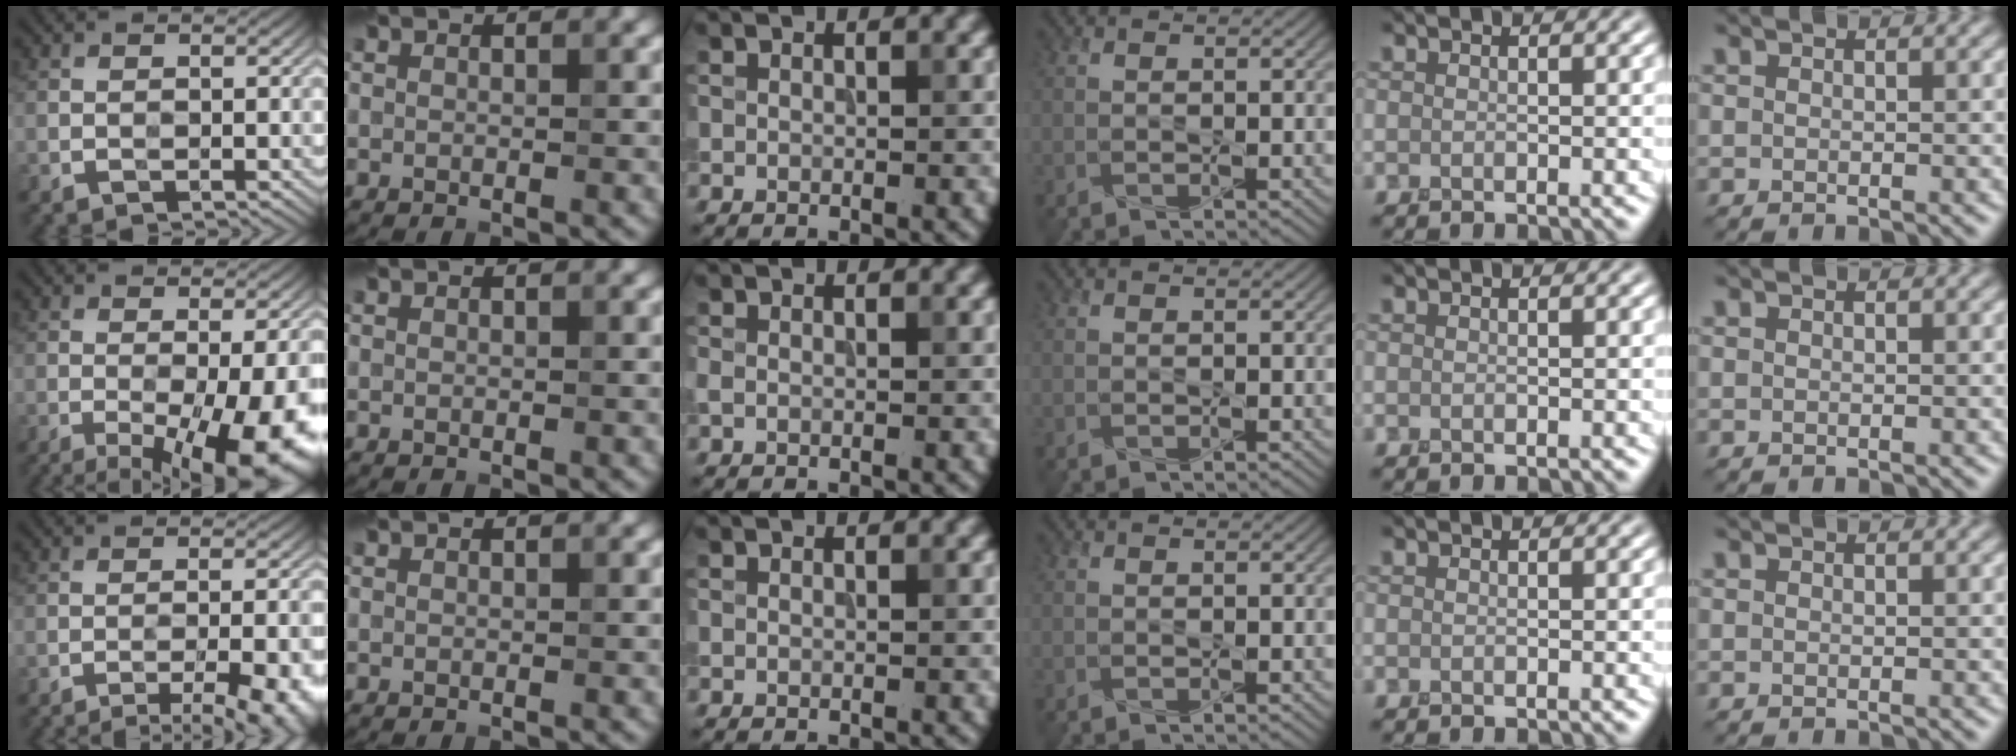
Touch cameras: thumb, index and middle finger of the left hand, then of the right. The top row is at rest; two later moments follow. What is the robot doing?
{"motion": "press", "object": "syringe"}